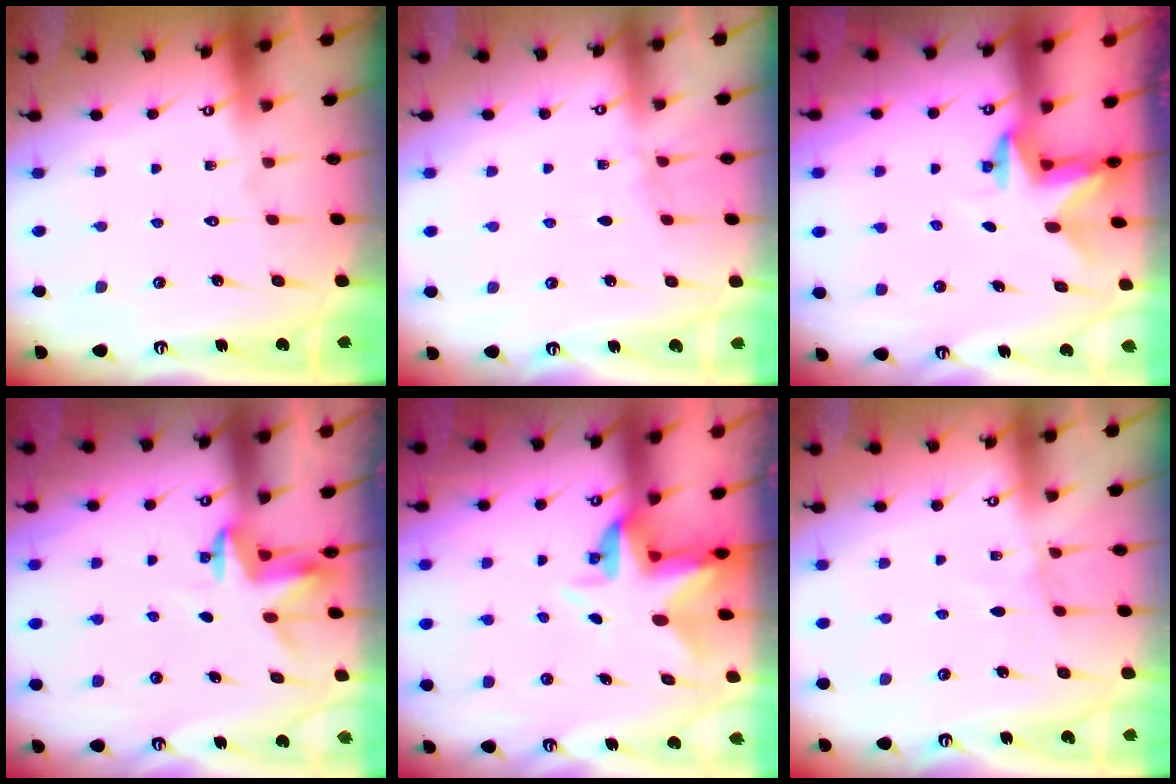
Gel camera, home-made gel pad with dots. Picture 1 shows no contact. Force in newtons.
{"total": 3.5, "press": 3.4, "slide": 0.5}
{"total": 2.5, "press": 2.5, "slide": 0.4}
{"total": 3.8, "press": 3.8, "slide": 0.3}
{"total": 5.0, "press": 4.9, "slide": 0.3}
{"total": 2.9, "press": 2.9, "slide": 0.4}